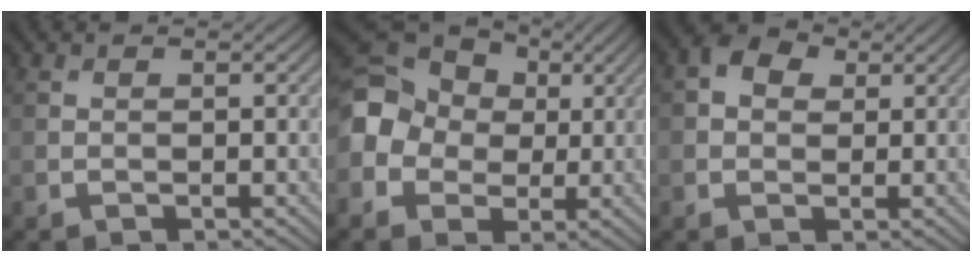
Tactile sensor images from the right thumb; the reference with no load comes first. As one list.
[{"total": 12.1, "force": [0.7, 10.5, 6.1], "torque": [-0.162, 0.017, -0.015]}, {"total": 3.8, "force": [1.2, 2.9, 2.1], "torque": [-0.042, 0.006, 0.014]}]